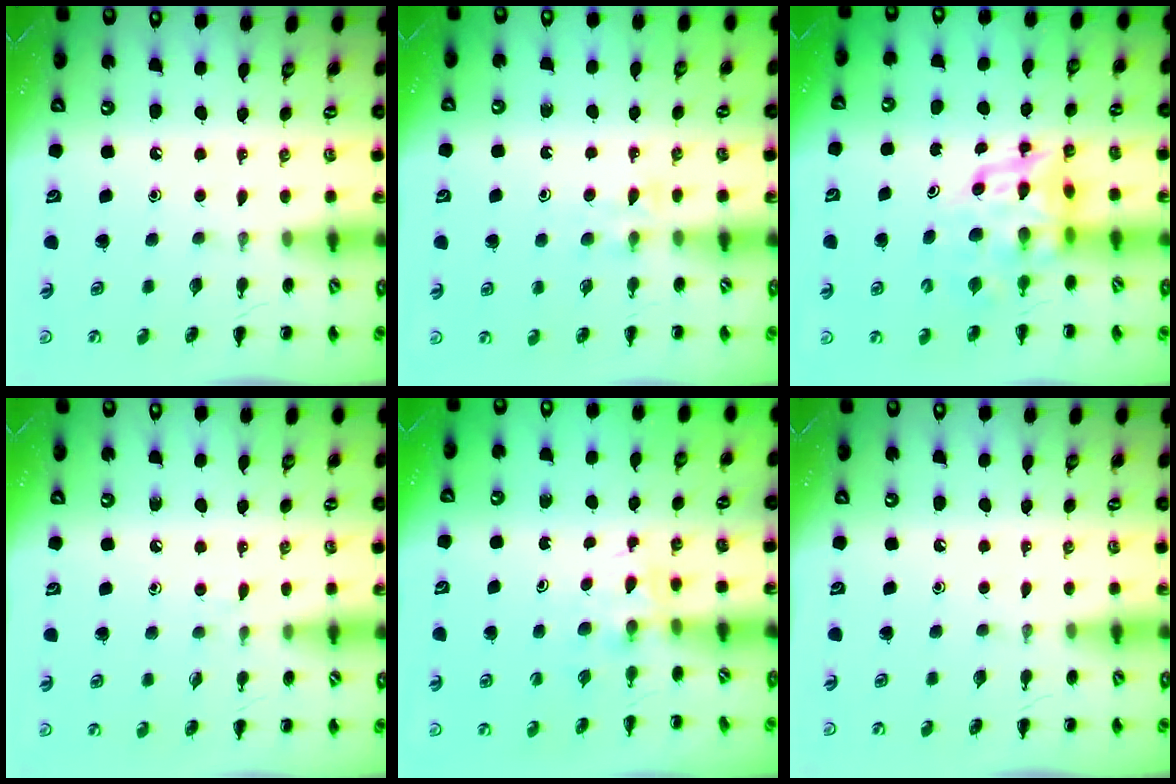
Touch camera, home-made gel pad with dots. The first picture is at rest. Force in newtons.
{"total": 3.8, "press": 3.5, "slide": 1.5}
{"total": 5.5, "press": 5.2, "slide": 1.7}
{"total": 3.7, "press": 3.4, "slide": 1.6}
{"total": 1.8, "press": 1.4, "slide": 1.1}
{"total": 0.0}